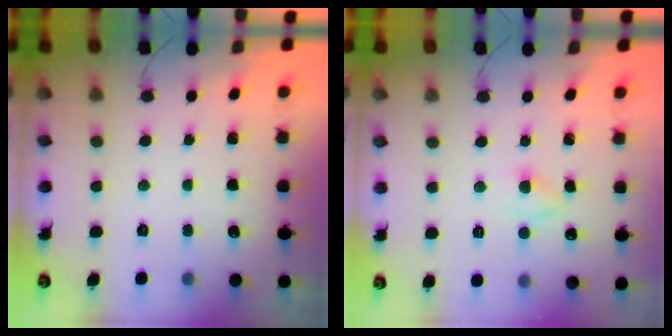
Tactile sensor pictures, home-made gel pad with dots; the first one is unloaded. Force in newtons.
{"total": 2.4, "press": 2.1, "slide": 1.0}